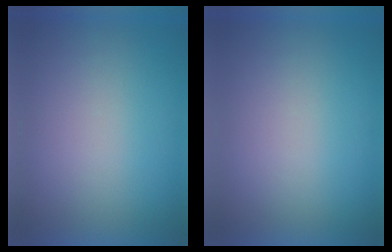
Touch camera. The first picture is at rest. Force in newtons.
{"total": 1.2}